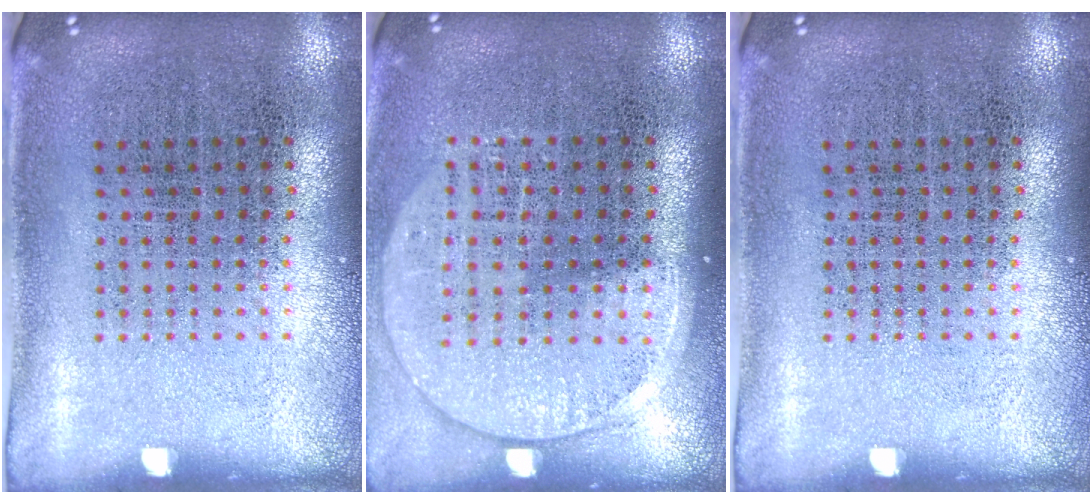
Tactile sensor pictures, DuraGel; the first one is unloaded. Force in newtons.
{"total": 1.4, "press": 1.3, "slide": 0.6}
{"total": 0.0}